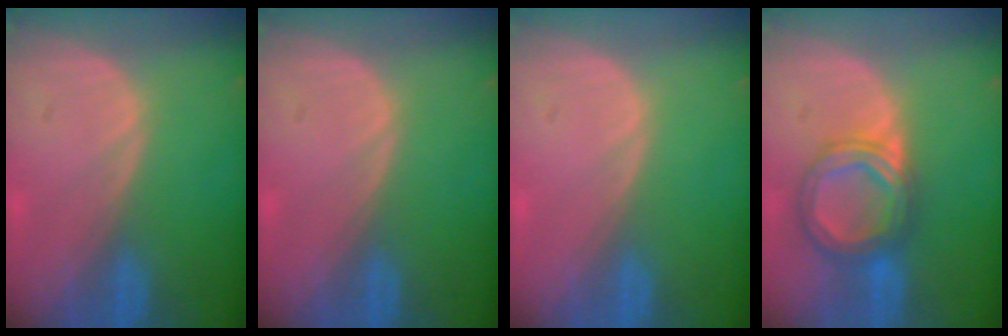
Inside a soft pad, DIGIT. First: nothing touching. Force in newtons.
{"total": 0.0}
{"total": 0.0}
{"total": 6.9, "press": 6.8, "slide": 0.5}